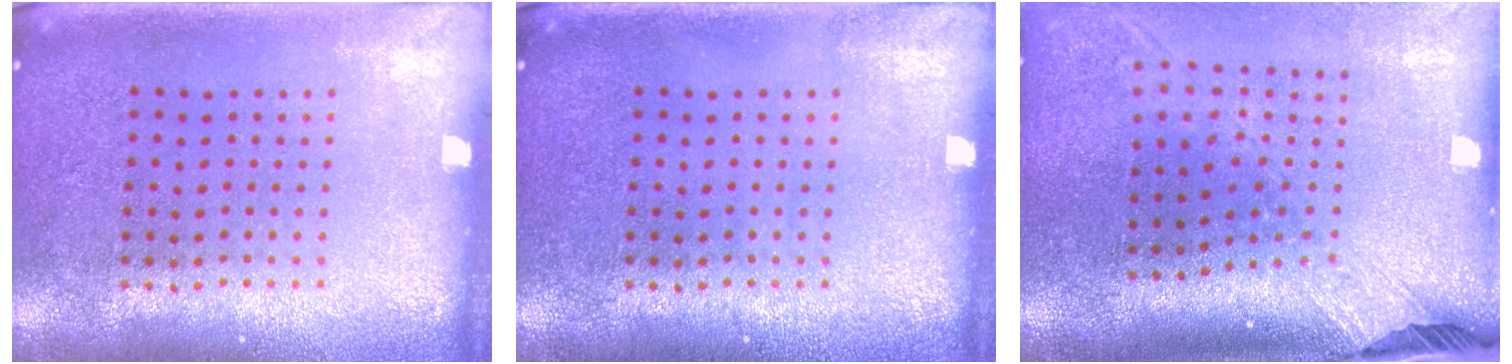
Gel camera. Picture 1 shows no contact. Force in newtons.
{"total": 0.0}
{"total": 2.6, "press": 2.0, "slide": 1.7}